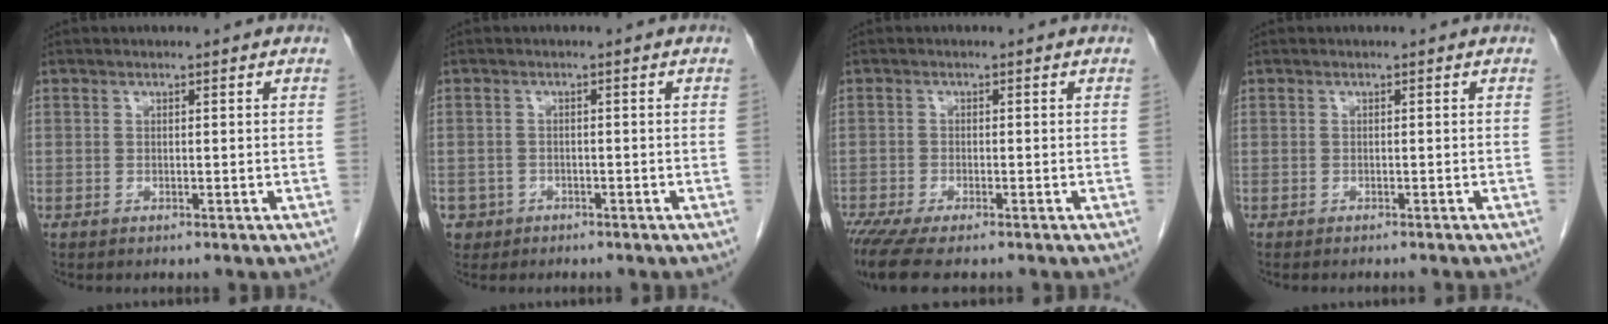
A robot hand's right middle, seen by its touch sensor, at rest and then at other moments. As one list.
[{"total": 2.9, "force": [-1.6, 2.4, 0.1], "torque": [-0.001, 0.008, -0.026]}, {"total": 7.1, "force": [-5.6, 1.2, 4.3], "torque": [-0.072, -0.018, -0.090]}, {"total": 3.4, "force": [-3.2, 0.0, 1.3], "torque": [-0.016, -0.005, -0.039]}]